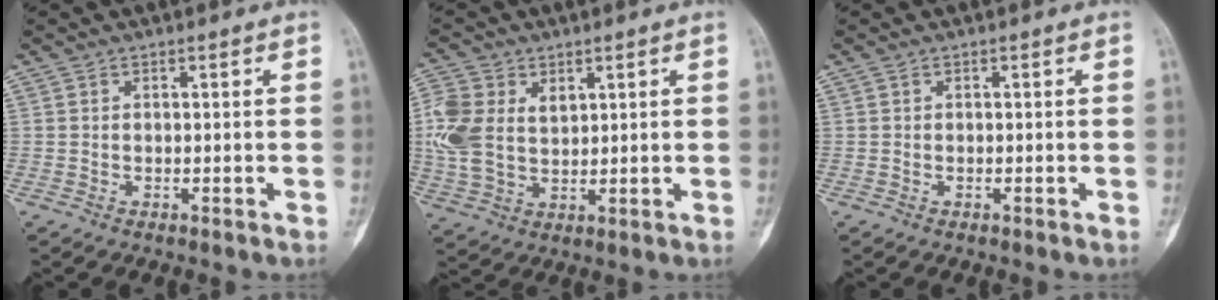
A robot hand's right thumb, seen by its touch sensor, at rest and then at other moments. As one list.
[{"total": 10.6, "force": [2.8, 7.4, 7.1], "torque": [-0.150, 0.000, 0.058]}, {"total": 0.0}]